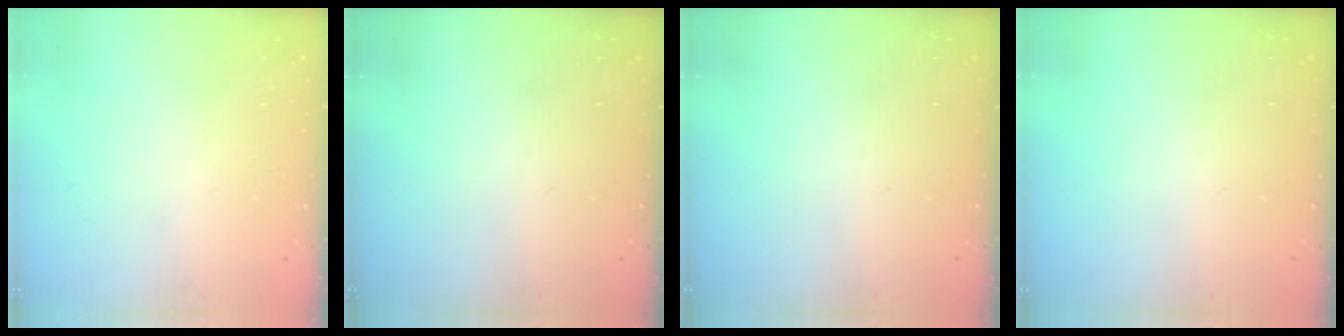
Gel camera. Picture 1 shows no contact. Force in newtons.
{"total": 0.0}
{"total": 0.0}
{"total": 0.0}